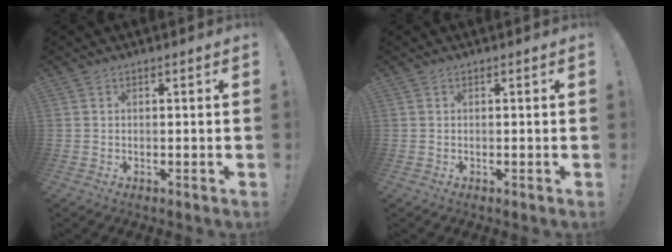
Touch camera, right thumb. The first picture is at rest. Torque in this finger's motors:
{"motor_torque": [0.00, 0.00, 0.06, 0.05, 0.00]}